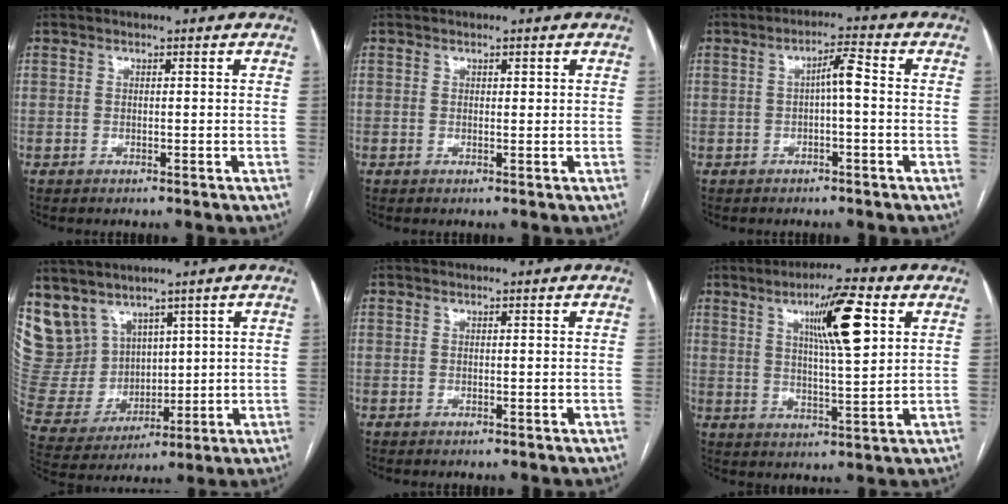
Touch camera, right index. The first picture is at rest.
{"total": 0.9, "force": [0.4, 0.4, 0.7], "torque": [-0.008, 0.000, 0.006]}
{"total": 3.4, "force": [0.0, 0.5, 3.3], "torque": [-0.053, 0.012, -0.001]}
{"total": 12.2, "force": [8.6, 8.2, 2.4], "torque": [-0.074, 0.036, 0.199]}
{"total": 0.0}
{"total": 11.1, "force": [4.3, 1.2, 10.1], "torque": [-0.166, 0.004, 0.069]}